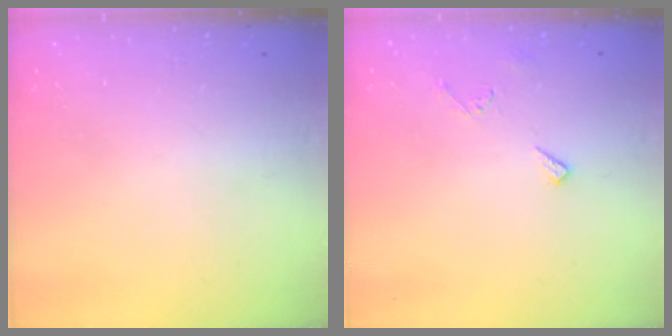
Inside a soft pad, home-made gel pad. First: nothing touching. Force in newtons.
{"total": 5.5, "press": 5.5, "slide": 0.5}